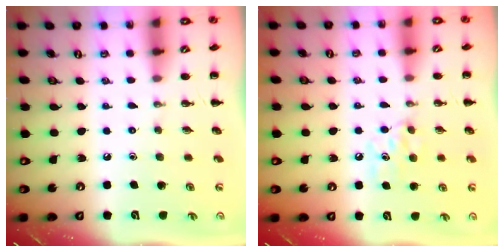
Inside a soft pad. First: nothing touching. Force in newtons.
{"total": 6.3, "press": 6.0, "slide": 1.8}